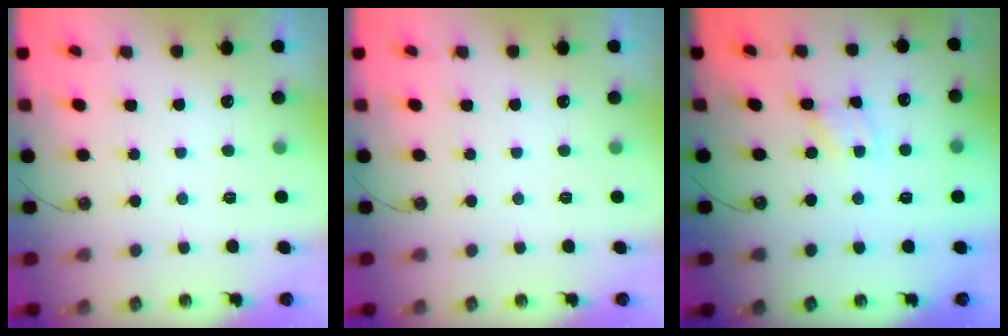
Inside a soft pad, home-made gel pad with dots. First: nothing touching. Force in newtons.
{"total": 0.0}
{"total": 1.2, "press": 1.2, "slide": 0.2}